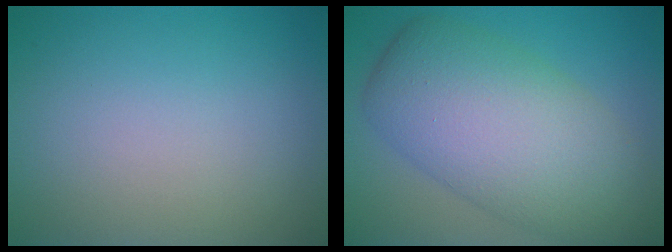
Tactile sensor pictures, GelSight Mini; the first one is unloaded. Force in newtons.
{"total": 10.0, "press": 10.0, "slide": 0.4}